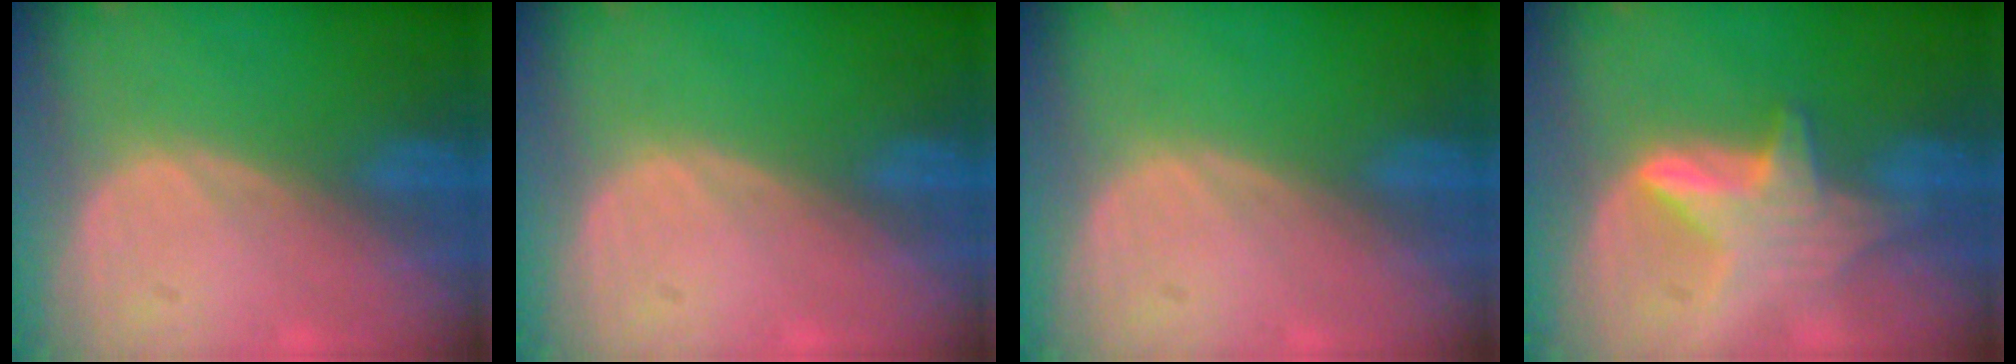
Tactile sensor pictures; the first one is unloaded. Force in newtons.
{"total": 0.0}
{"total": 0.0}
{"total": 5.9, "press": 5.9, "slide": 0.4}